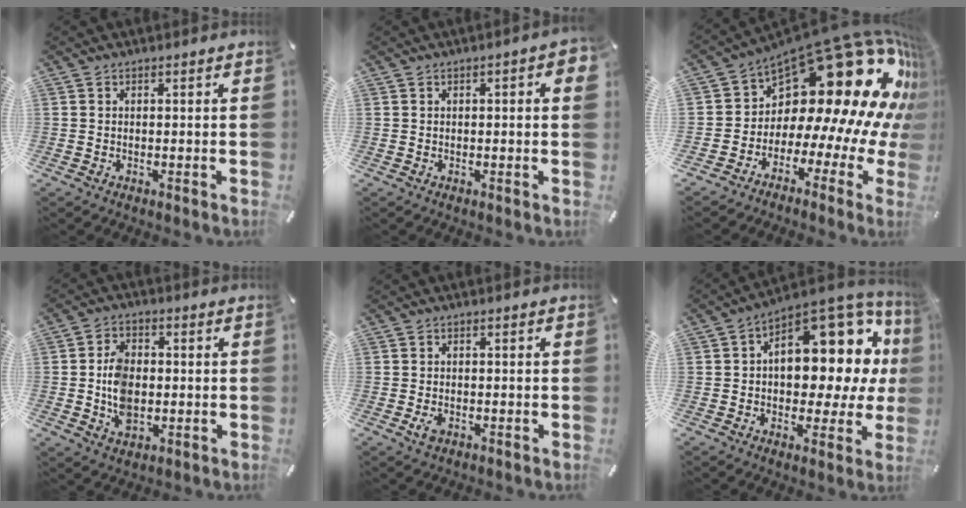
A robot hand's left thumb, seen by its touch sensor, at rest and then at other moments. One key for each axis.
{"total": 1.6, "fx": 0.4, "fy": 0.6, "fz": 1.4, "tx": -0.019, "ty": 0.001, "tz": 0.003}
{"total": 27.1, "fx": 11.7, "fy": 13.2, "fz": 20.5, "tx": -0.290, "ty": -0.125, "tz": 0.227}
{"total": 8.6, "fx": -0.9, "fy": 6.3, "fz": 5.7, "tx": -0.107, "ty": 0.005, "tz": -0.016}
{"total": 2.4, "fx": -0.9, "fy": 1.5, "fz": 1.7, "tx": -0.044, "ty": -0.001, "tz": -0.020}
{"total": 17.6, "fx": 6.2, "fy": 10.2, "fz": 12.9, "tx": -0.156, "ty": -0.069, "tz": 0.102}